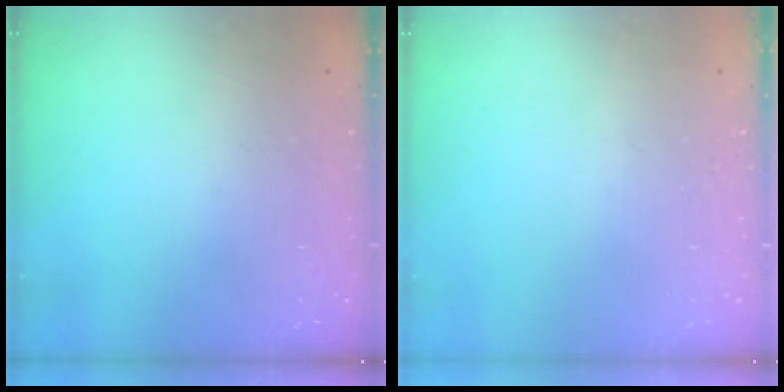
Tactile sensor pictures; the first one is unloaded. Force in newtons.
{"total": 0.0}